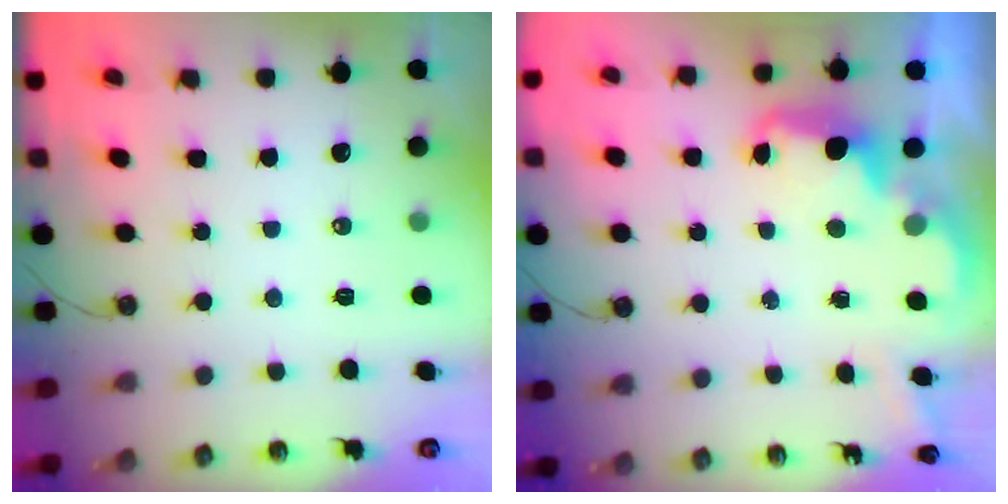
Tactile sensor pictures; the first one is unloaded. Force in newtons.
{"total": 2.6, "press": 2.6, "slide": 0.5}